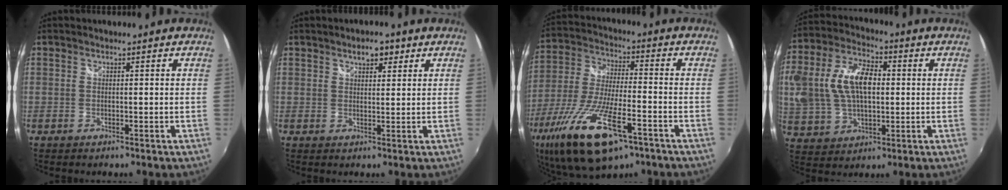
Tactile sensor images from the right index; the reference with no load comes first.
{"total": 3.7, "force": [2.2, 2.0, 2.2], "torque": [-0.030, 0.011, 0.033]}
{"total": 22.8, "force": [-12.5, 7.9, 17.4], "torque": [-0.362, -0.063, -0.224]}
{"total": 17.8, "force": [2.0, 10.7, 14.0], "torque": [-0.304, 0.023, 0.041]}